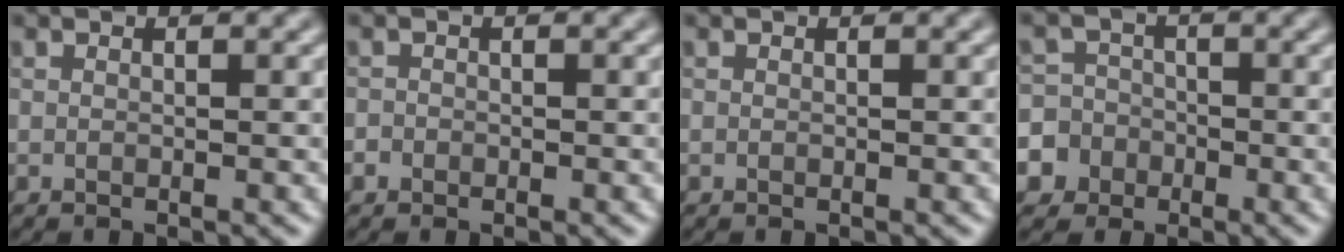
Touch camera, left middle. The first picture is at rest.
{"total": 0.8, "force": [-0.4, 0.6, 0.1], "torque": [0.001, -0.001, -0.007]}
{"total": 0.0}
{"total": 7.9, "force": [-3.9, 6.8, 0.9], "torque": [-0.023, -0.008, -0.093]}